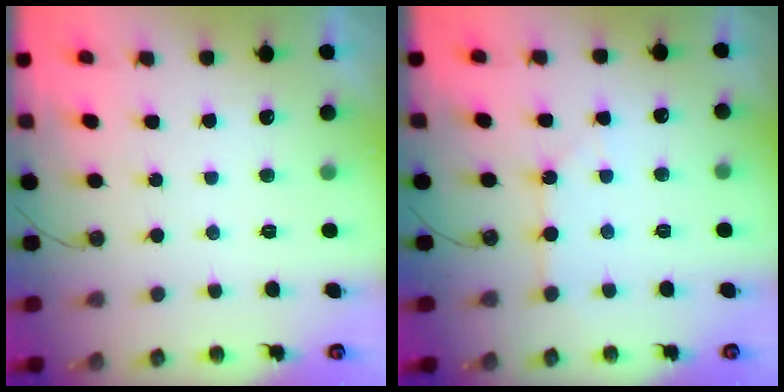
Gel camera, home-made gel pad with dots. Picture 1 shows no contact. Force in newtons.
{"total": 2.9, "press": 2.9, "slide": 0.5}